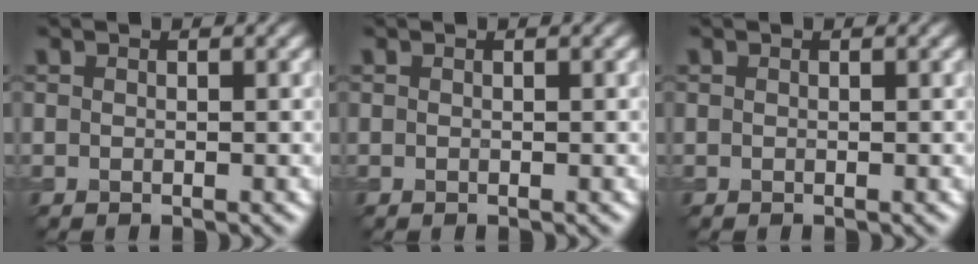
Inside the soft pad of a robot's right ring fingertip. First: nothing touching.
{"total": 0.0}
{"total": 0.0}